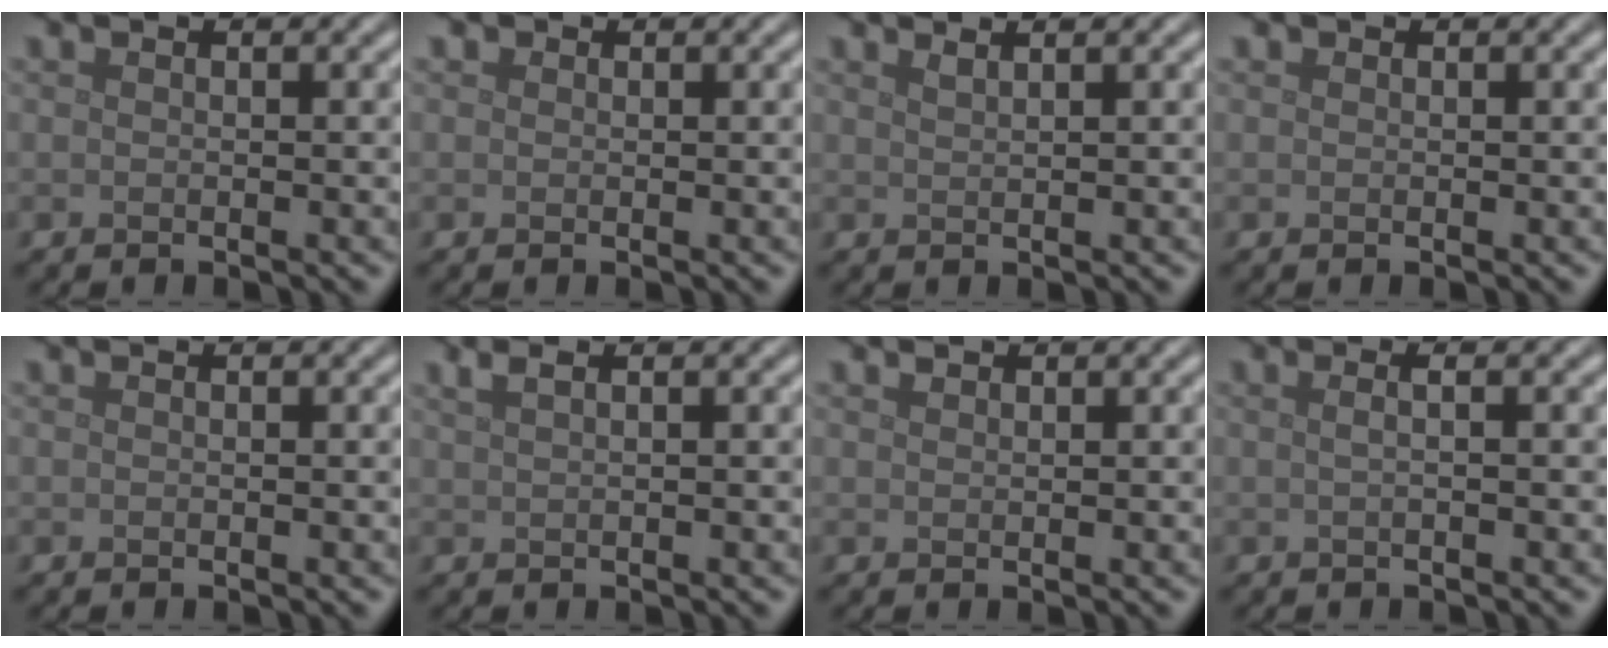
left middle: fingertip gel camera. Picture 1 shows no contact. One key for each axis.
{"total": 0.5, "fx": 0.2, "fy": 0.5, "fz": 0.1, "tx": 0.004, "ty": -0.002, "tz": 0.000}
{"total": 1.1, "fx": 0.9, "fy": 0.3, "fz": 0.6, "tx": 0.000, "ty": 0.002, "tz": 0.010}
{"total": 0.0}
{"total": 0.0}
{"total": 1.6, "fx": 1.1, "fy": 0.5, "fz": 1.1, "tx": -0.017, "ty": 0.002, "tz": 0.016}
{"total": 0.5, "fx": 0.5, "fy": 0.2, "fz": 0.1, "tx": -0.001, "ty": 0.000, "tz": 0.012}
{"total": 1.5, "fx": 0.3, "fy": 0.5, "fz": 1.3, "tx": -0.016, "ty": -0.002, "tz": -0.007}